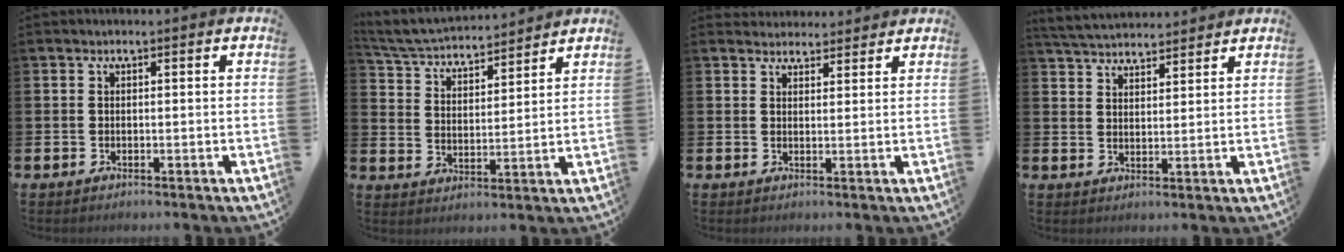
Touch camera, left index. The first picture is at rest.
{"total": 4.9, "force": [4.8, 0.8, 0.6], "torque": [-0.034, -0.042, 0.081]}
{"total": 3.0, "force": [2.8, 1.0, -0.3], "torque": [0.012, -0.015, 0.050]}
{"total": 4.4, "force": [4.3, 0.7, 0.2], "torque": [-0.019, -0.022, 0.079]}